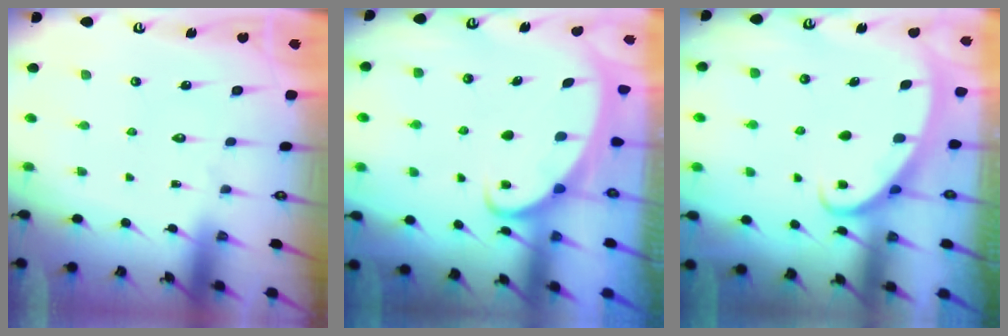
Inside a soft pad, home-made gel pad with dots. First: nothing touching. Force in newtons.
{"total": 2.2, "press": 2.2, "slide": 0.3}
{"total": 2.5, "press": 2.5, "slide": 0.4}